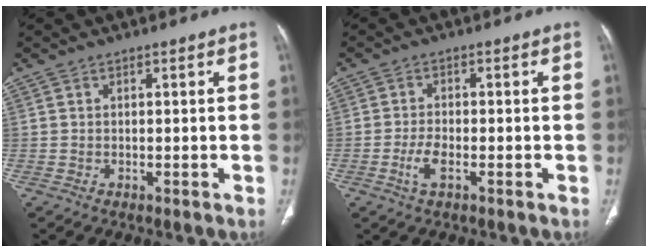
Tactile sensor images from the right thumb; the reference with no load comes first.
{"total": 3.5, "force": [-1.4, 1.4, 2.9], "torque": [-0.063, 0.005, -0.028]}